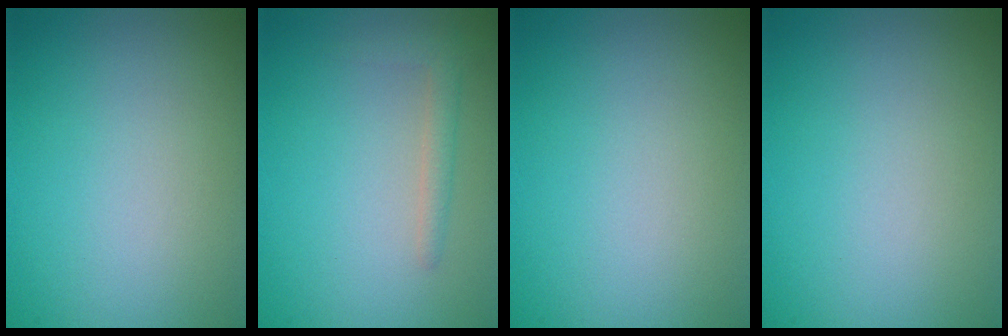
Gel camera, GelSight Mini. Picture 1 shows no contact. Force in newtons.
{"total": 1.6, "press": 1.6, "slide": 0.1}
{"total": 0.0}
{"total": 0.0}